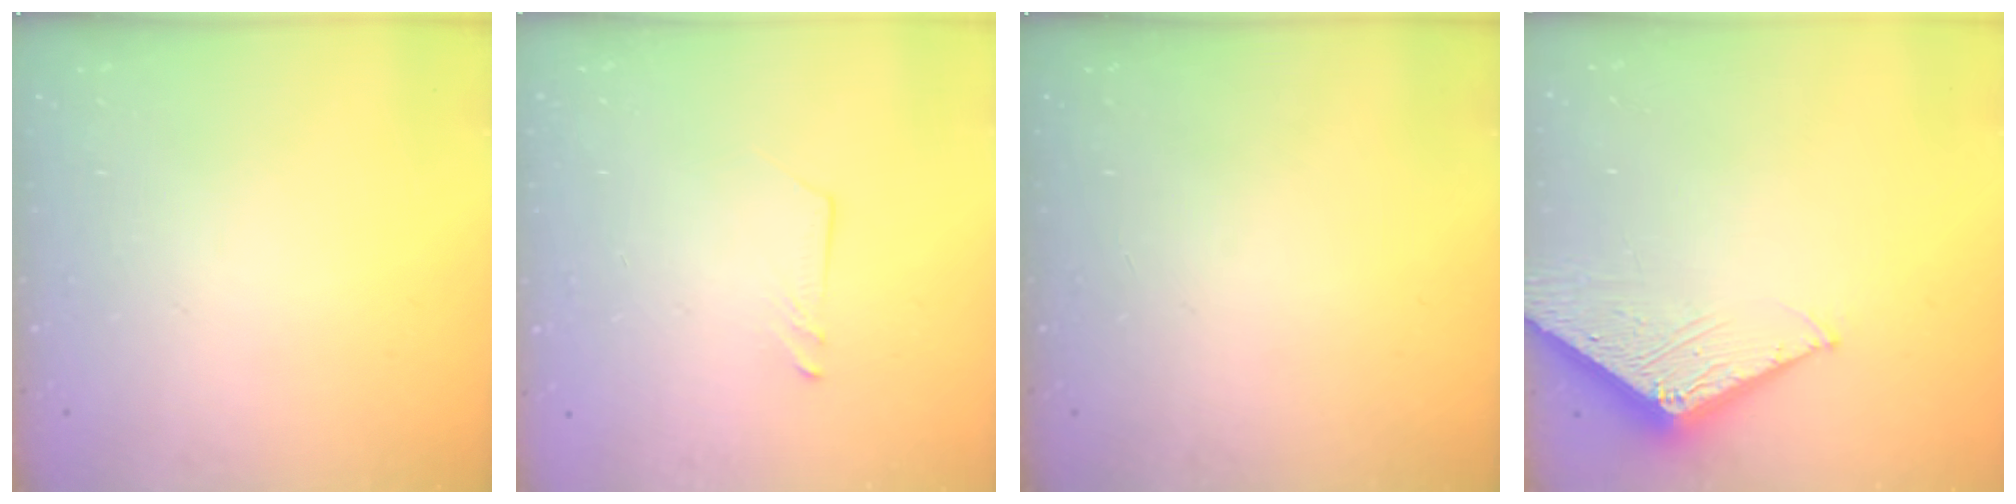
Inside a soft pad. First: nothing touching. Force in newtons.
{"total": 1.2, "press": 1.2, "slide": 0.1}
{"total": 0.0}
{"total": 6.5, "press": 6.5, "slide": 0.4}